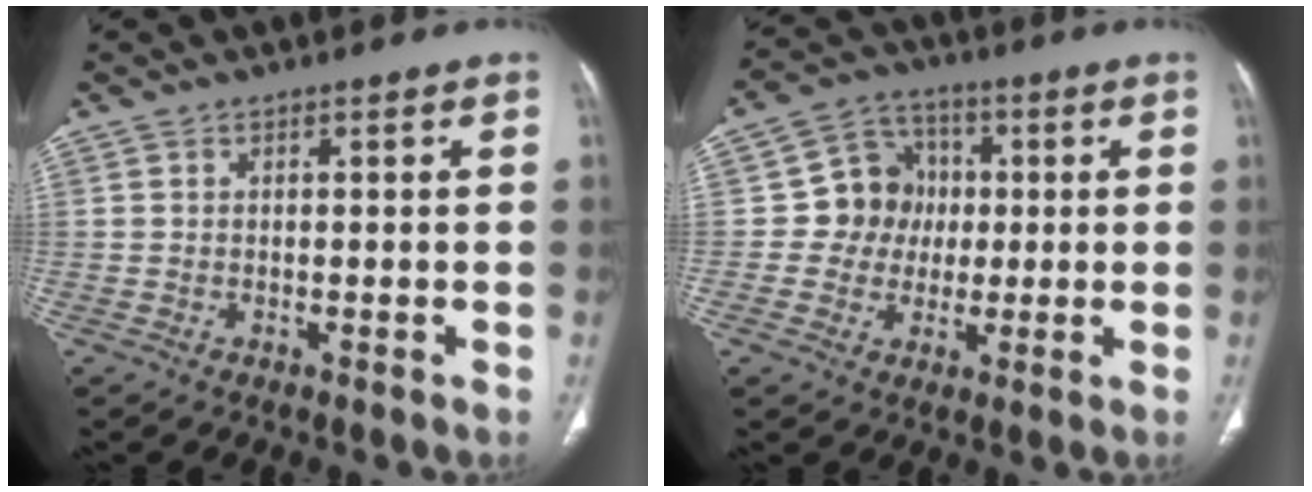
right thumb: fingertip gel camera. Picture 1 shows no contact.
{"total": 9.1, "force": [0.1, 8.5, 3.1], "torque": [-0.002, 0.016, -0.007]}